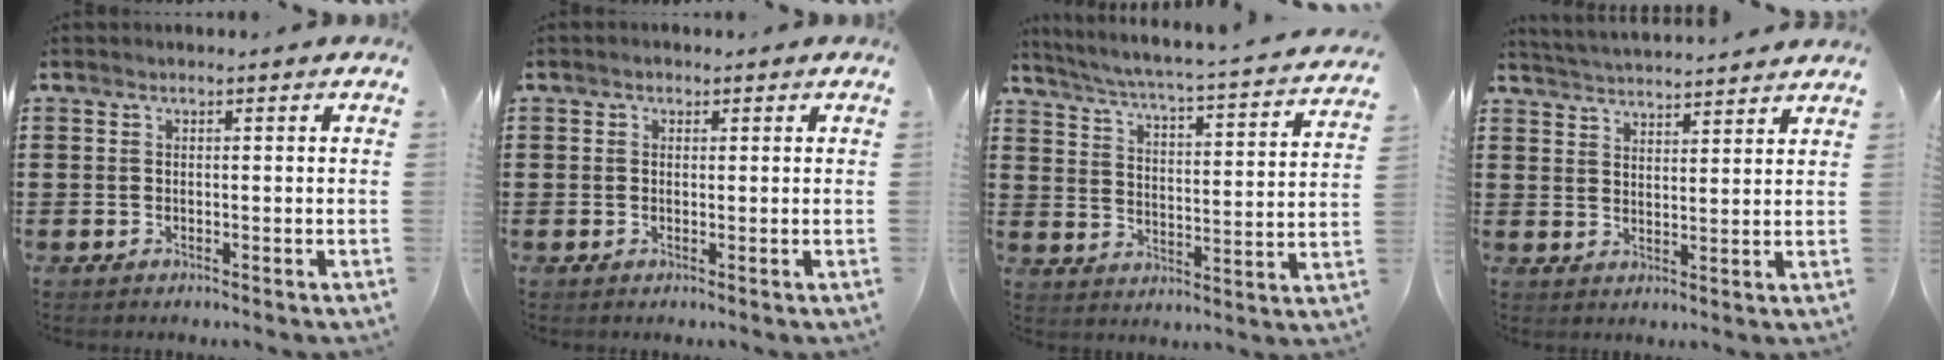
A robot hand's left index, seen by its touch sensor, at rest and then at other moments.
{"total": 0.7, "force": [0.1, 0.6, 0.3], "torque": [-0.006, 0.005, 0.002]}
{"total": 3.9, "force": [3.5, -0.5, 1.7], "torque": [-0.053, -0.037, 0.047]}
{"total": 3.5, "force": [3.5, -0.5, -0.1], "torque": [-0.010, -0.019, 0.061]}